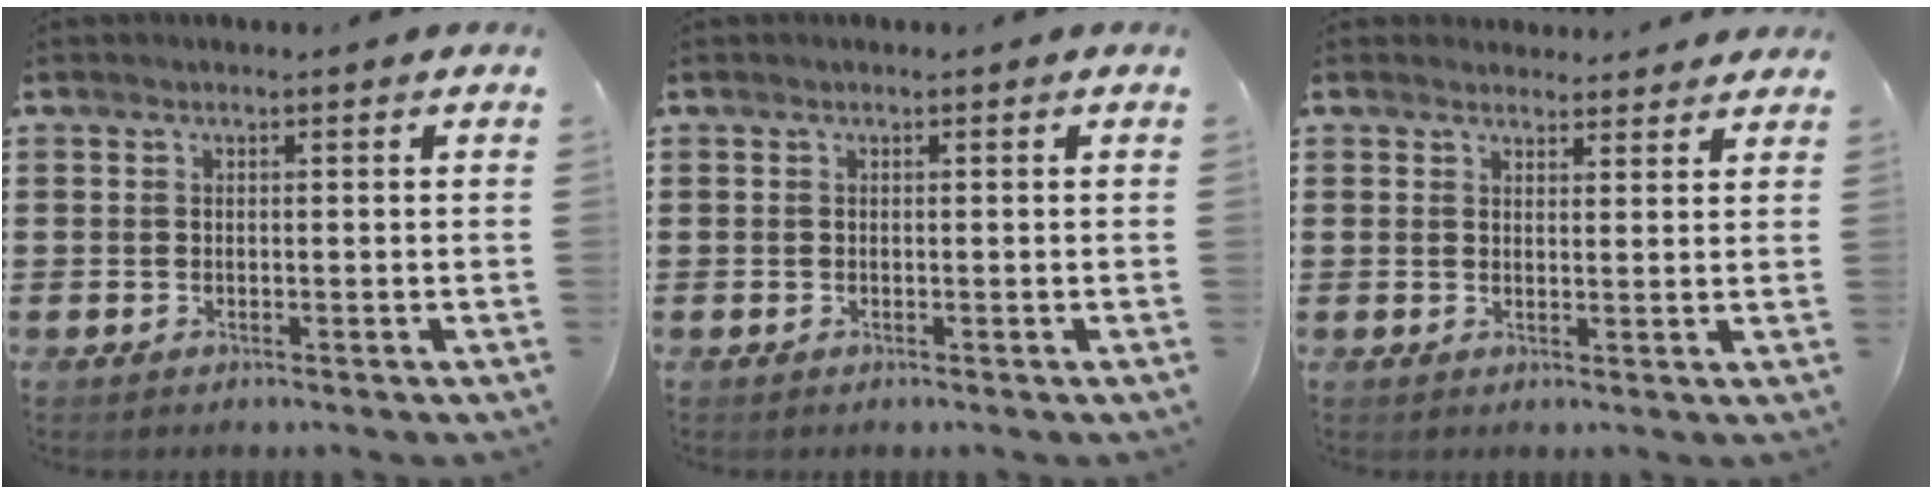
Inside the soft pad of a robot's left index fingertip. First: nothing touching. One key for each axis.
{"total": 0.0}
{"total": 2.6, "fx": 2.5, "fy": 0.6, "fz": 0.1, "tx": -0.001, "ty": -0.008, "tz": 0.047}